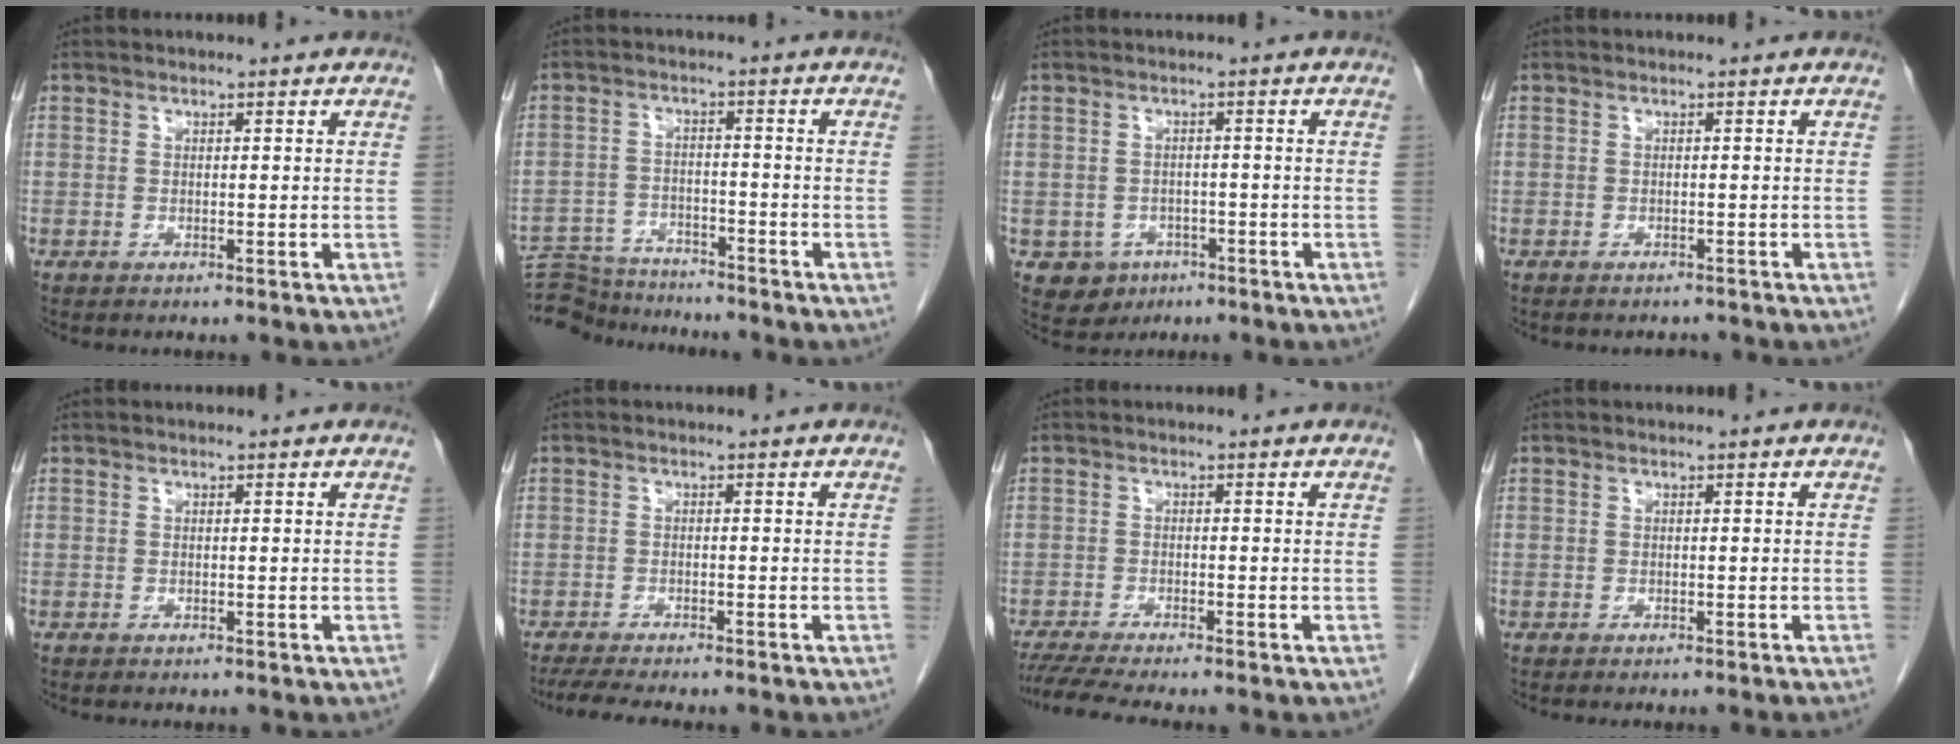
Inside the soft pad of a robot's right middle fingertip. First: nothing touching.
{"total": 11.1, "force": [-10.8, 2.3, 1.5], "torque": [-0.029, 0.011, -0.170]}
{"total": 4.4, "force": [-2.1, 3.7, 1.0], "torque": [-0.012, 0.006, -0.024]}
{"total": 3.1, "force": [-2.8, 1.1, 0.8], "torque": [-0.008, -0.004, -0.032]}
{"total": 0.0}
{"total": 6.6, "force": [-5.6, 0.7, 3.5], "torque": [-0.050, -0.012, -0.084]}
{"total": 6.4, "force": [-5.6, -0.4, 3.1], "torque": [-0.047, -0.016, -0.093]}
{"total": 1.5, "force": [-1.3, -0.2, 0.7], "torque": [-0.004, 0.005, -0.015]}